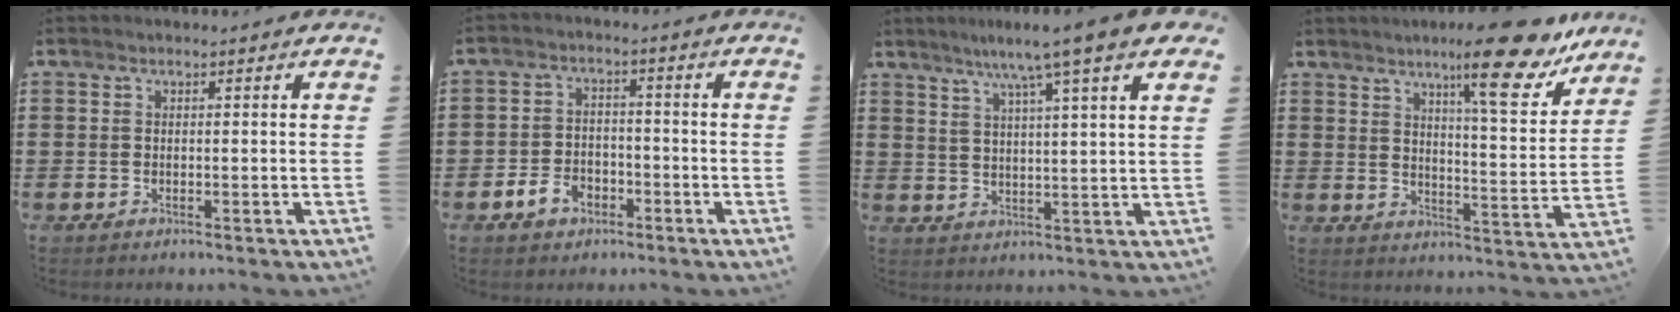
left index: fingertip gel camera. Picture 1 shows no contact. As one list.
[{"total": 4.2, "force": [-2.6, 2.6, 2.0], "torque": [-0.043, 0.007, -0.053]}, {"total": 8.0, "force": [5.8, 0.0, 5.5], "torque": [-0.117, -0.020, 0.094]}, {"total": 13.9, "force": [10.4, 1.6, 9.2], "torque": [-0.134, -0.058, 0.161]}]